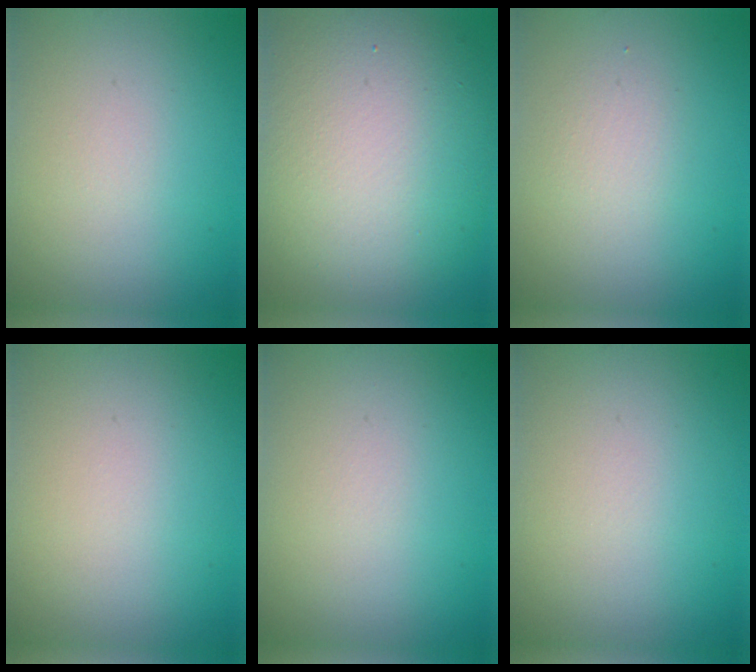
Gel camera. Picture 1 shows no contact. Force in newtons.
{"total": 12.9, "press": 12.9, "slide": 0.4}
{"total": 1.4, "press": 1.4, "slide": 0.1}
{"total": 0.0}
{"total": 0.0}
{"total": 0.0}